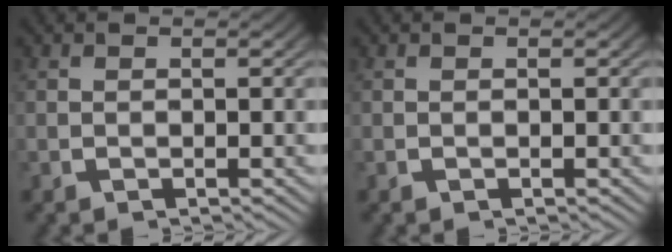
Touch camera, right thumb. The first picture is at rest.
{"total": 0.0}